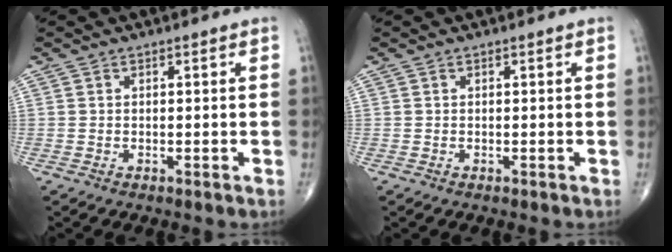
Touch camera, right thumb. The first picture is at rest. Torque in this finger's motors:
{"motor_torque": [-0.05, 0.05, 0.00, -0.01, 0.00]}